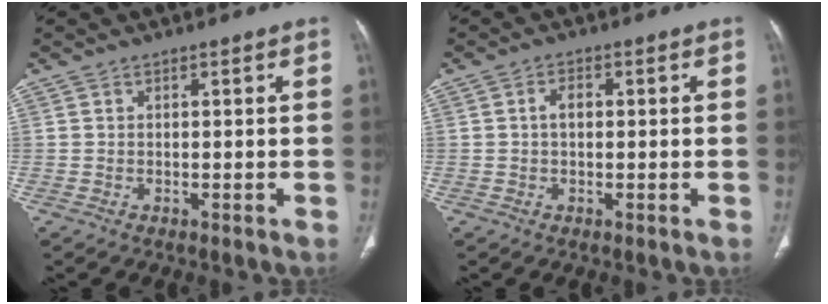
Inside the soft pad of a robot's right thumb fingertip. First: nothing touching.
{"total": 2.3, "force": [0.1, 1.5, 1.7], "torque": [-0.026, 0.009, -0.001]}